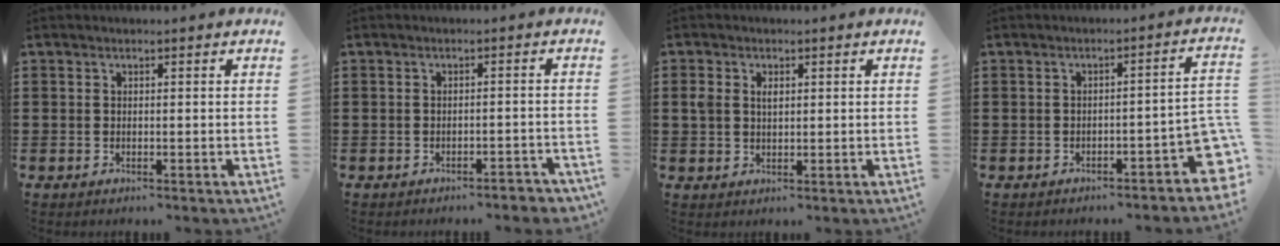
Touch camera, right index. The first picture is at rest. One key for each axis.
{"total": 2.1, "fx": -2.0, "fy": 0.0, "fz": 0.6, "tx": -0.014, "ty": -0.002, "tz": -0.040}
{"total": 2.2, "fx": 0.6, "fy": 1.4, "fz": 1.5, "tx": -0.034, "ty": 0.008, "tz": 0.011}
{"total": 4.1, "fx": -2.6, "fy": 0.8, "fz": 3.0, "tx": -0.051, "ty": -0.003, "tz": -0.048}